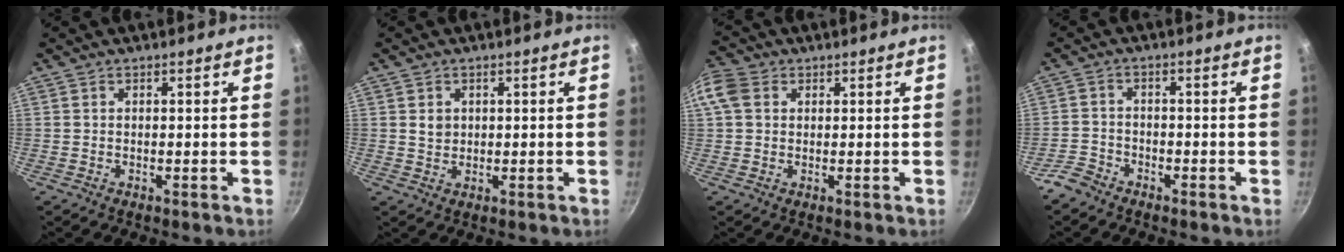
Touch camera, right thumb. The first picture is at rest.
{"total": 2.3, "force": [0.6, 1.9, 1.1], "torque": [-0.010, 0.001, 0.012]}
{"total": 5.4, "force": [1.5, 4.2, 3.1], "torque": [-0.060, 0.008, 0.019]}
{"total": 3.7, "force": [-3.1, 1.9, 0.8], "torque": [-0.015, 0.031, -0.063]}